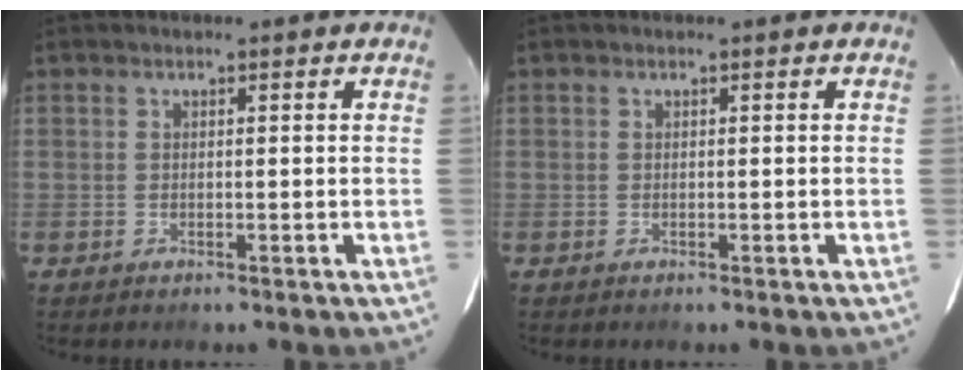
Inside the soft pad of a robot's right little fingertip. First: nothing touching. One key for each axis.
{"total": 0.0}